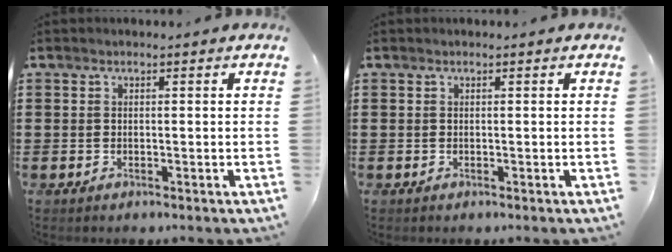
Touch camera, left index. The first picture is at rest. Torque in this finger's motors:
{"motor_torque": [0.01, -0.02, 0.00, 0.00]}